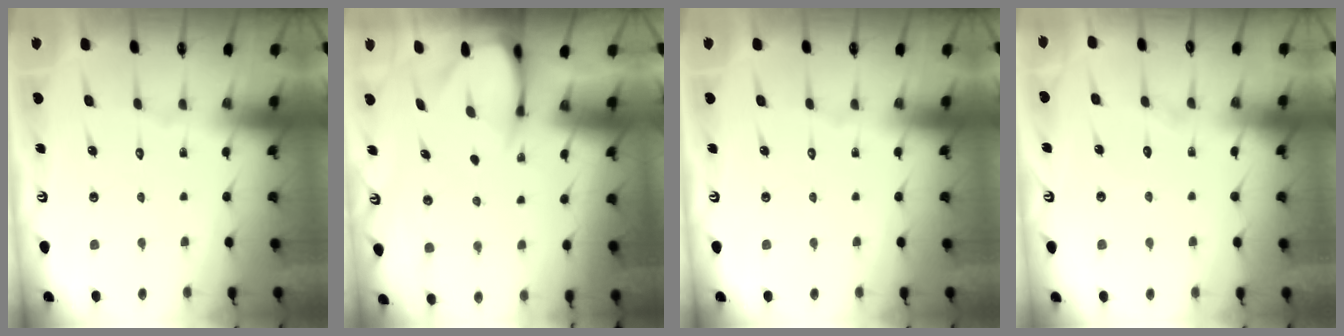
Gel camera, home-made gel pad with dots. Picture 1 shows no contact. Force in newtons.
{"total": 3.4, "press": 3.4, "slide": 0.3}
{"total": 0.0}
{"total": 5.9, "press": 5.8, "slide": 0.5}